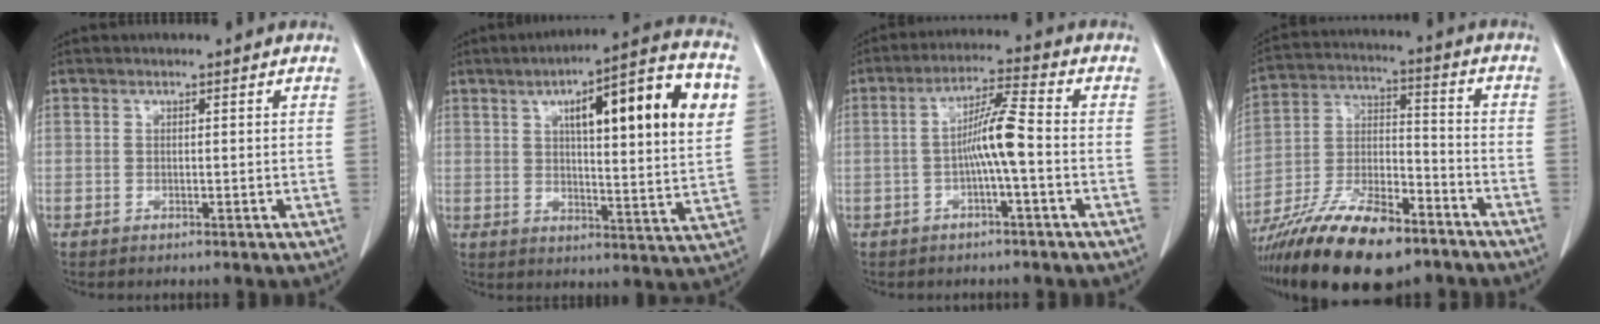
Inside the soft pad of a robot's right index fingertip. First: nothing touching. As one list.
[{"total": 19.5, "force": [6.4, 2.6, 18.2], "torque": [-0.255, 0.025, 0.085]}, {"total": 6.8, "force": [-1.2, -0.1, 6.7], "torque": [-0.124, 0.013, -0.024]}, {"total": 19.5, "force": [-14.0, 5.8, 12.4], "torque": [-0.239, -0.009, -0.247]}]